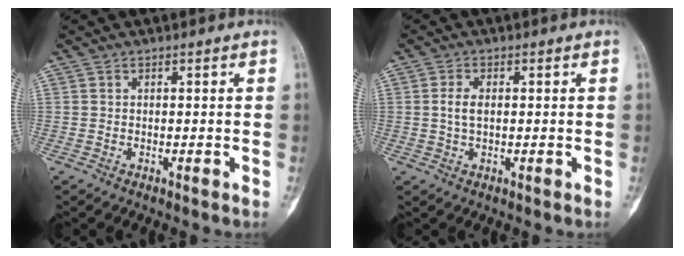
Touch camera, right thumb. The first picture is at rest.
{"total": 3.0, "force": [0.2, 1.6, 2.5], "torque": [-0.056, 0.002, 0.004]}